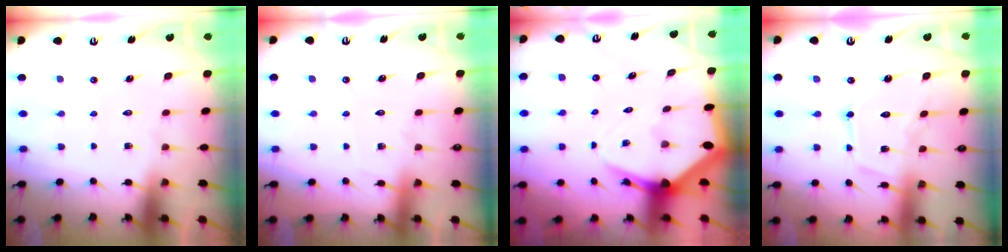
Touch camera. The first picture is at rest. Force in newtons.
{"total": 2.6, "press": 2.6, "slide": 0.4}
{"total": 5.3, "press": 5.3, "slide": 0.7}
{"total": 11.9, "press": 11.9, "slide": 0.7}